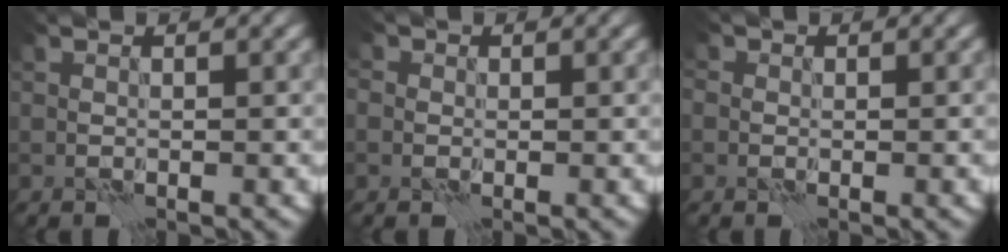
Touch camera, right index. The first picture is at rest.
{"total": 2.0, "force": [0.2, 1.9, 0.5], "torque": [-0.003, 0.010, -0.025]}
{"total": 1.9, "force": [-0.1, 1.7, 0.7], "torque": [-0.003, 0.006, -0.018]}